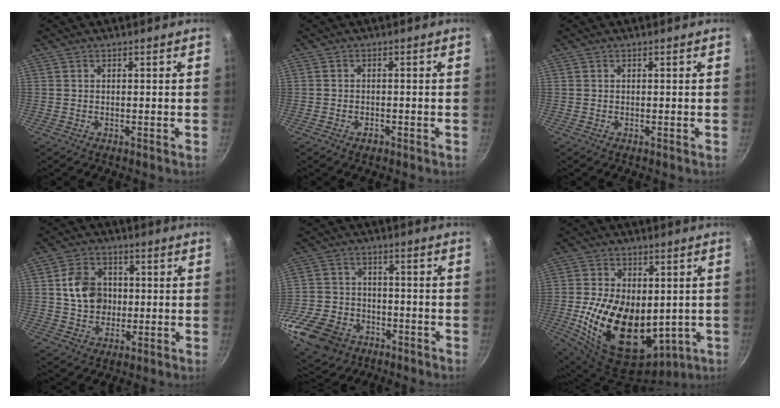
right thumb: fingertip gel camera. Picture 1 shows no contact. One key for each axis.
{"total": 1.7, "fx": -1.0, "fy": 1.1, "fz": 0.8, "tx": -0.014, "ty": 0.008, "tz": -0.017}
{"total": 0.0}
{"total": 9.7, "fx": 0.9, "fy": 8.0, "fz": 5.4, "tx": -0.068, "ty": 0.012, "tz": 0.013}
{"total": 17.9, "fx": -7.8, "fy": 13.2, "fz": 9.1, "tx": -0.184, "ty": 0.032, "tz": -0.131}
{"total": 21.8, "fx": -1.5, "fy": 14.3, "fz": 16.3, "tx": -0.277, "ty": -0.018, "tz": -0.002}